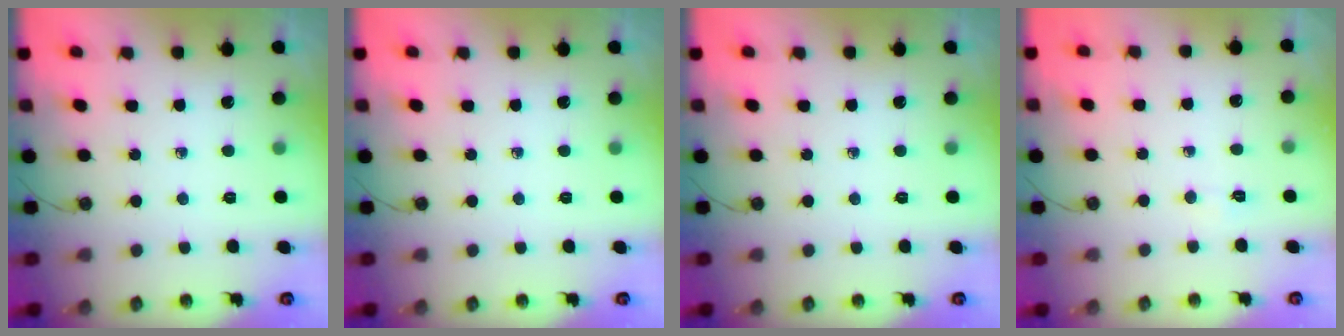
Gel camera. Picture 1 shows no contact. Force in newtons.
{"total": 0.0}
{"total": 0.0}
{"total": 2.9, "press": 2.6, "slide": 1.4}